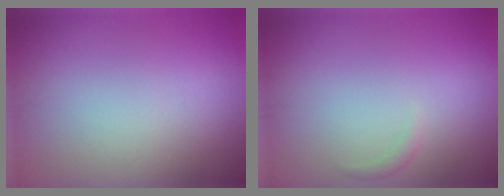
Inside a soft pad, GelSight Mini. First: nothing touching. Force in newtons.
{"total": 0.6, "press": 0.6, "slide": 0.1}